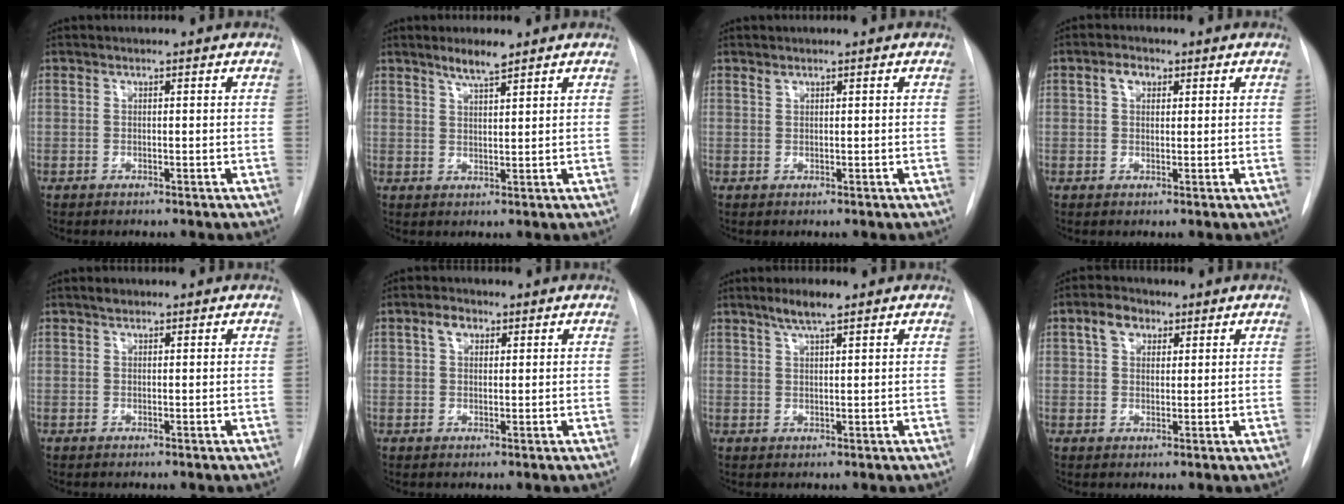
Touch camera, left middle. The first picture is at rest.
{"total": 3.4, "force": [2.7, 0.1, 2.0], "torque": [-0.041, -0.001, 0.051]}
{"total": 0.5, "force": [0.5, 0.0, 0.1], "torque": [-0.005, 0.002, 0.012]}
{"total": 2.5, "force": [1.1, 1.6, 1.5], "torque": [-0.030, 0.010, 0.019]}
{"total": 0.9, "force": [0.7, 0.4, 0.3], "torque": [-0.008, 0.005, 0.011]}
{"total": 2.7, "force": [1.3, 1.7, 1.6], "torque": [-0.033, 0.012, 0.023]}
{"total": 3.6, "force": [2.5, 0.2, 2.6], "torque": [-0.052, 0.002, 0.047]}
{"total": 4.1, "force": [2.1, 2.8, 2.2], "torque": [-0.044, 0.017, 0.038]}